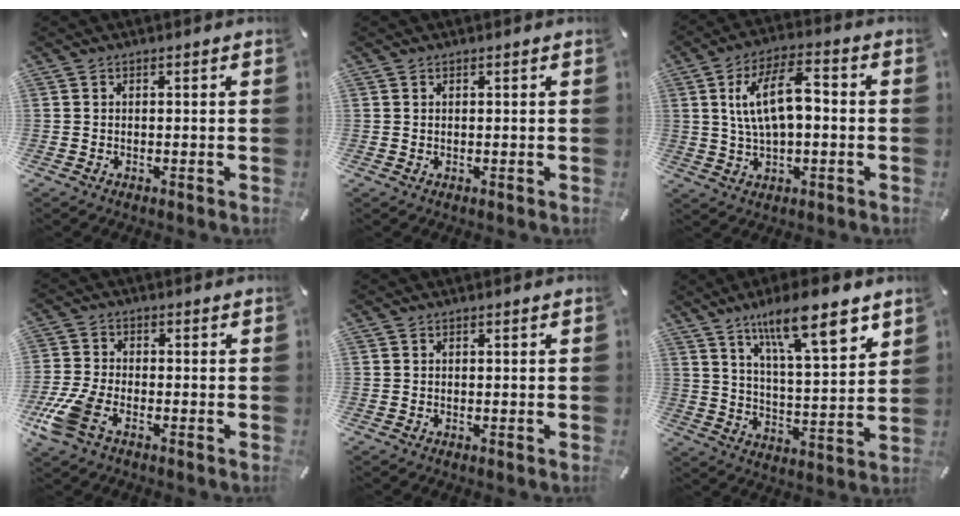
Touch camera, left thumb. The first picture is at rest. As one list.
[{"total": 0.0}, {"total": 12.3, "force": [1.6, 6.2, 10.4], "torque": [-0.195, 0.014, 0.030]}, {"total": 8.4, "force": [-3.6, 4.8, 5.8], "torque": [-0.148, -0.003, -0.071]}, {"total": 0.0}, {"total": 15.8, "force": [11.0, 4.7, 10.3], "torque": [-0.160, -0.058, 0.180]}]